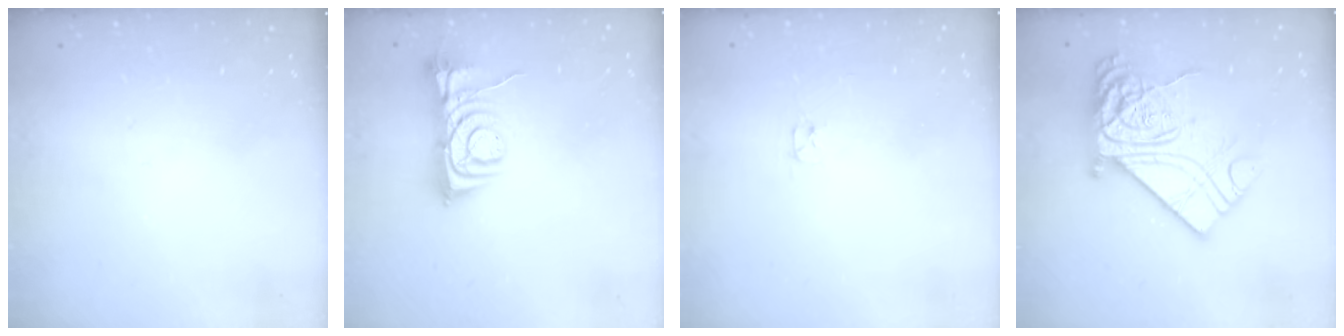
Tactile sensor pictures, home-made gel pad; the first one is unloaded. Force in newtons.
{"total": 8.0, "press": 8.0, "slide": 0.9}
{"total": 2.4, "press": 2.3, "slide": 0.4}
{"total": 22.9, "press": 22.8, "slide": 2.0}